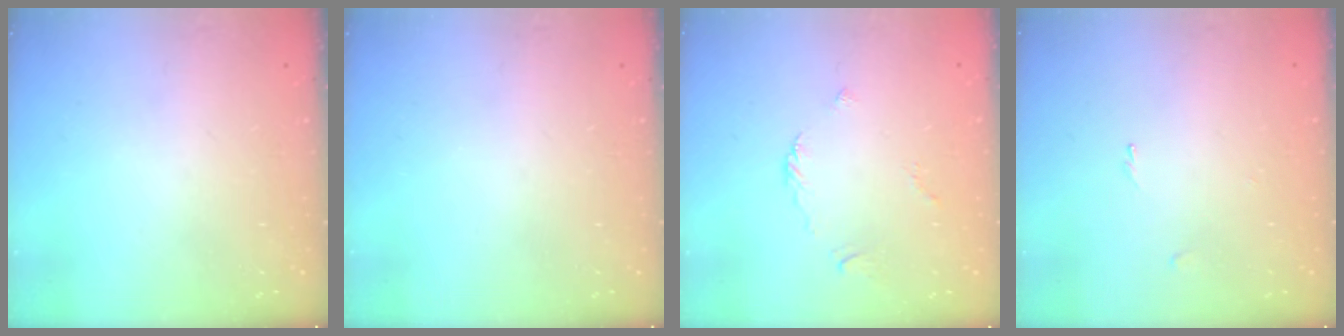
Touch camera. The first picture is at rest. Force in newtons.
{"total": 0.0}
{"total": 2.7, "press": 2.7, "slide": 0.5}
{"total": 0.0}